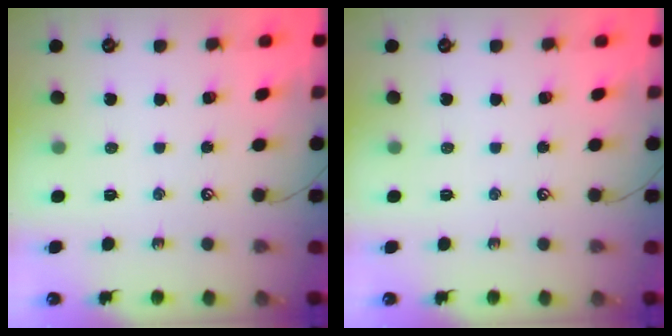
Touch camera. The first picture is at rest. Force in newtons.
{"total": 0.0}